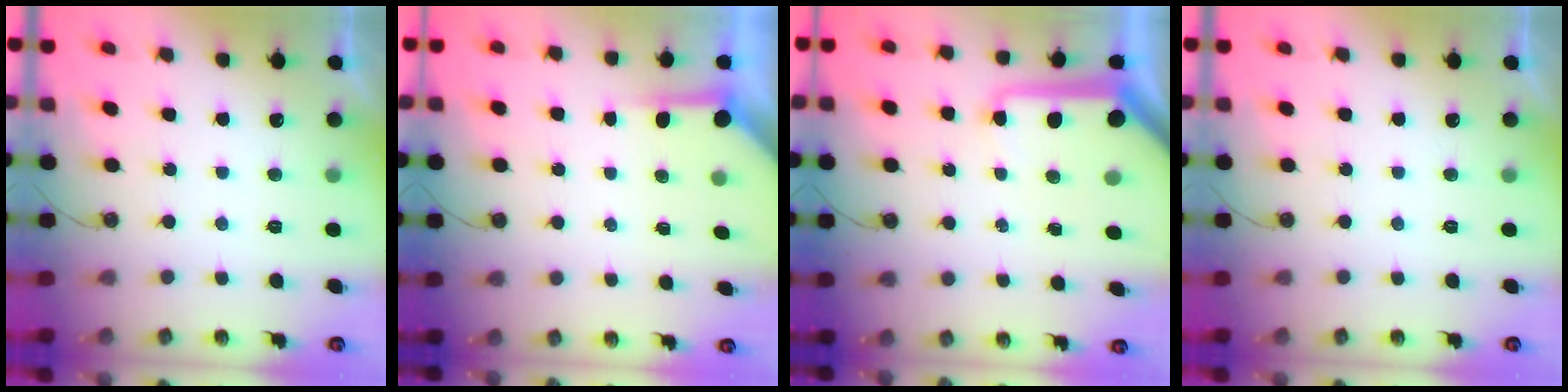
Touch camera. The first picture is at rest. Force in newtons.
{"total": 3.5, "press": 3.4, "slide": 0.5}
{"total": 12.8, "press": 12.7, "slide": 1.3}
{"total": 0.0}